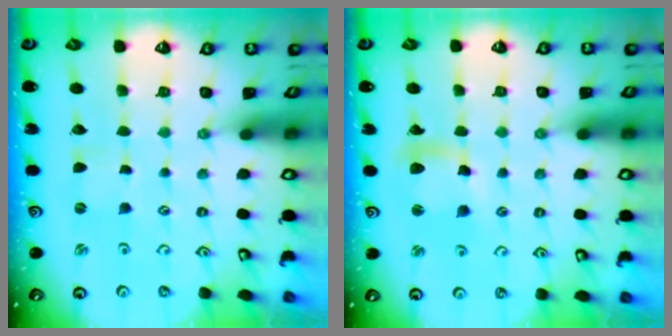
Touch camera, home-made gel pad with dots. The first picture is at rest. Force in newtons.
{"total": 10.9, "press": 10.8, "slide": 1.2}